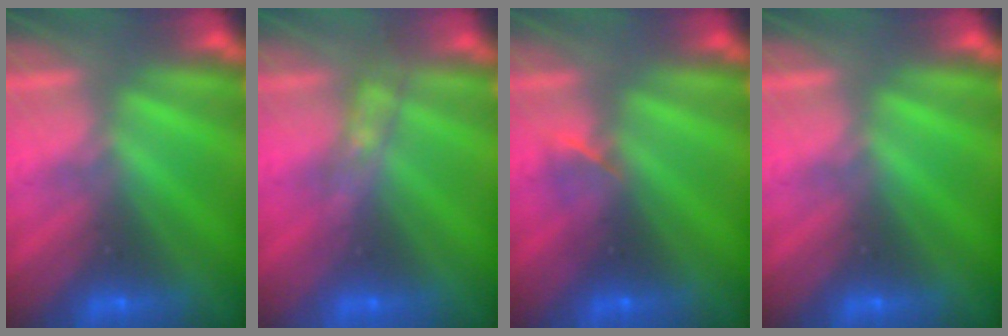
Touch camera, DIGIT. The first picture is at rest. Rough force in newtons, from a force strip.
{"total": 2.8}
{"total": 2.2}
{"total": 0.0}